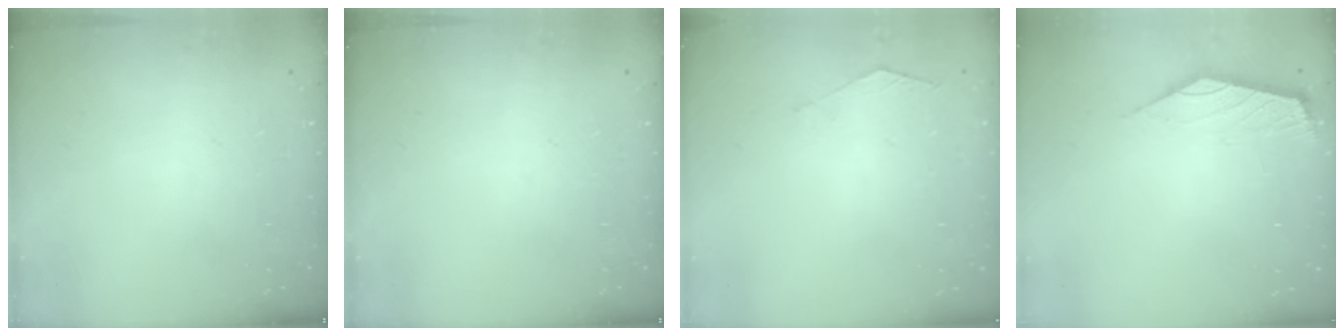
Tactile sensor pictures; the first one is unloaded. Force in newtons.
{"total": 0.0}
{"total": 1.2, "press": 1.1, "slide": 0.4}
{"total": 2.2, "press": 2.2, "slide": 0.5}